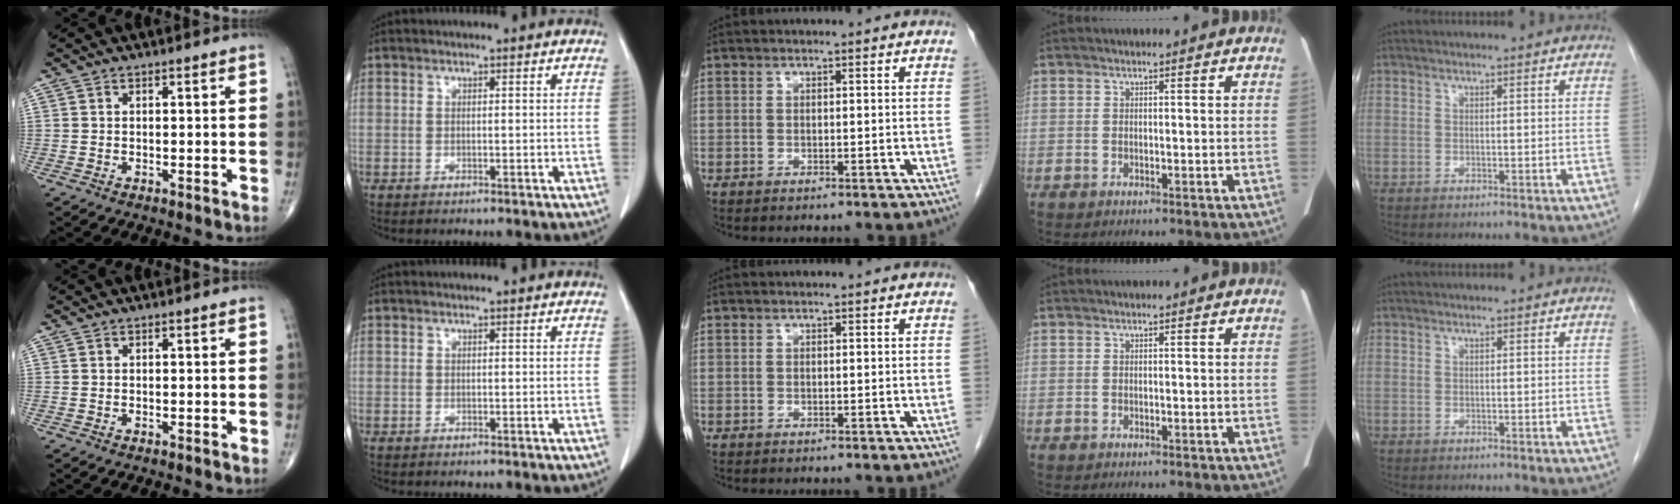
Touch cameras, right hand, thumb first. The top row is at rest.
{}